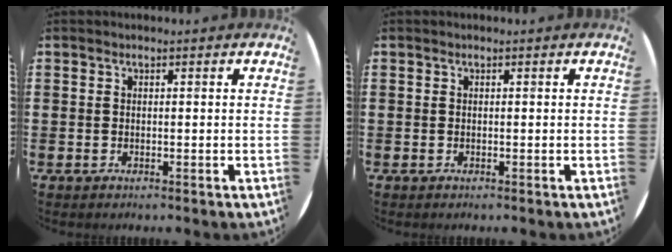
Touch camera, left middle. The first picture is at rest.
{"total": 0.0}